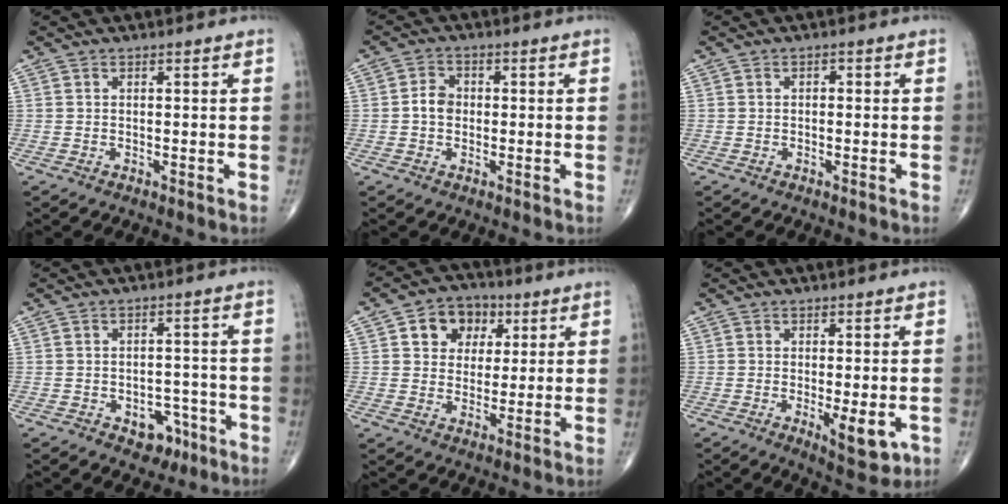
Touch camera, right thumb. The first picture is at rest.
{"total": 3.5, "force": [-0.3, 2.8, 2.1], "torque": [-0.028, 0.011, -0.012]}
{"total": 0.6, "force": [-0.1, 0.5, 0.4], "torque": [-0.002, 0.001, -0.005]}
{"total": 5.5, "force": [-2.8, 3.9, 2.8], "torque": [-0.008, 0.024, -0.033]}
{"total": 9.2, "force": [3.4, 7.3, 4.4], "torque": [-0.028, -0.003, 0.051]}
{"total": 6.4, "force": [-1.6, 2.3, 5.8], "torque": [-0.079, -0.016, -0.017]}